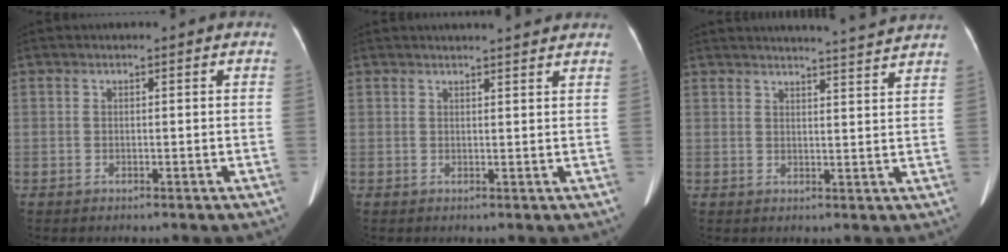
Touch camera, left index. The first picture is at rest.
{"total": 5.6, "force": [5.3, 0.0, 1.8], "torque": [-0.025, 0.011, 0.055]}
{"total": 8.1, "force": [7.7, -1.6, 1.9], "torque": [-0.031, -0.012, 0.088]}